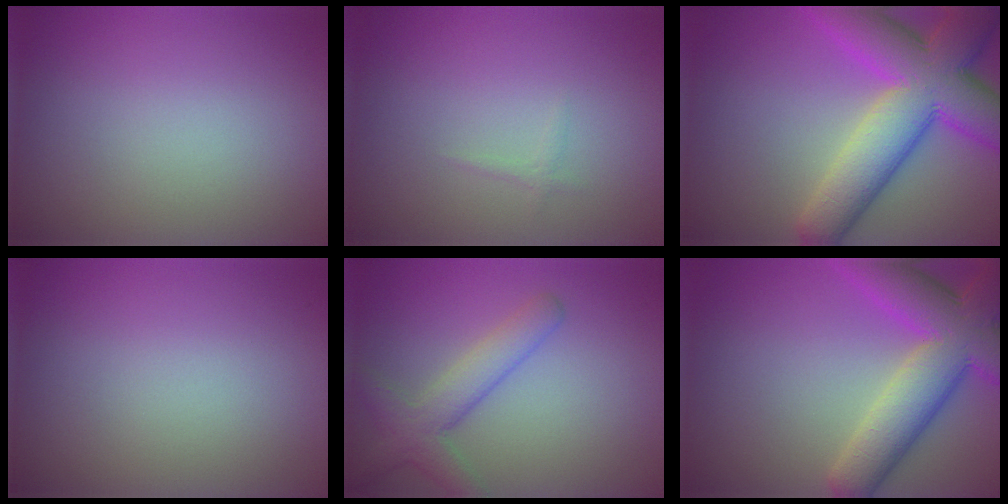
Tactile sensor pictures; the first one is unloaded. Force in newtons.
{"total": 0.5, "press": 0.5, "slide": 0.0}
{"total": 11.6, "press": 11.6, "slide": 0.1}
{"total": 0.0}
{"total": 3.8, "press": 3.8, "slide": 0.3}
{"total": 9.5, "press": 9.4, "slide": 0.5}